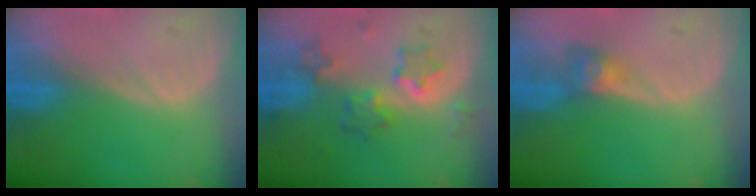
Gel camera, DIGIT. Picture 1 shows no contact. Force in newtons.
{"total": 6.0, "press": 5.8, "slide": 1.7}
{"total": 3.2, "press": 2.7, "slide": 1.6}